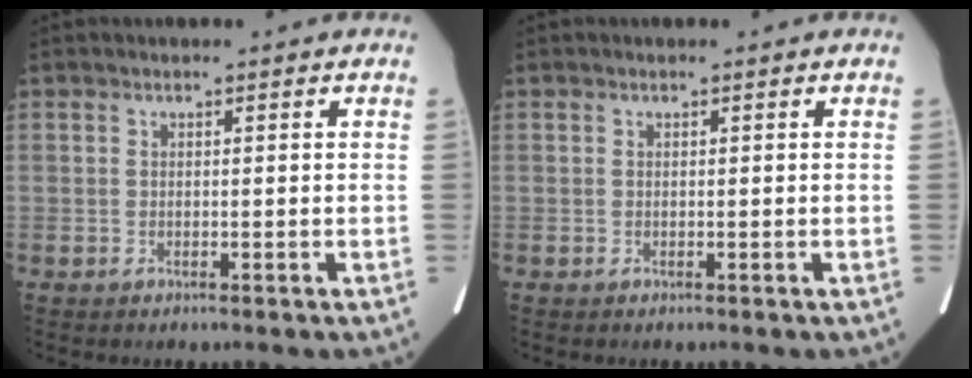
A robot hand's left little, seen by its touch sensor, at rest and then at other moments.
{"total": 0.0}